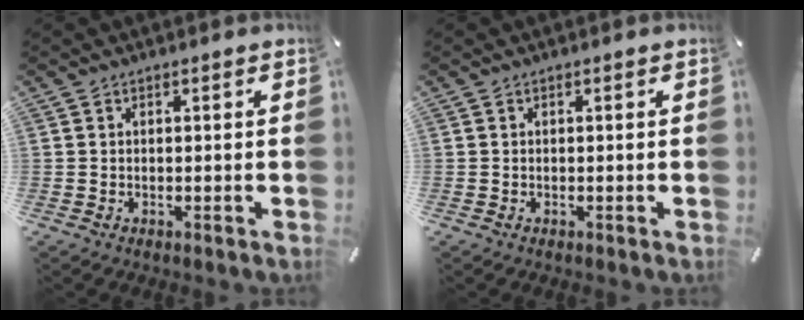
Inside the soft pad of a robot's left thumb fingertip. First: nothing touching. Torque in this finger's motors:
{"motor_torque": [0.02, 0.06, -0.08, 0.06, 0.01]}